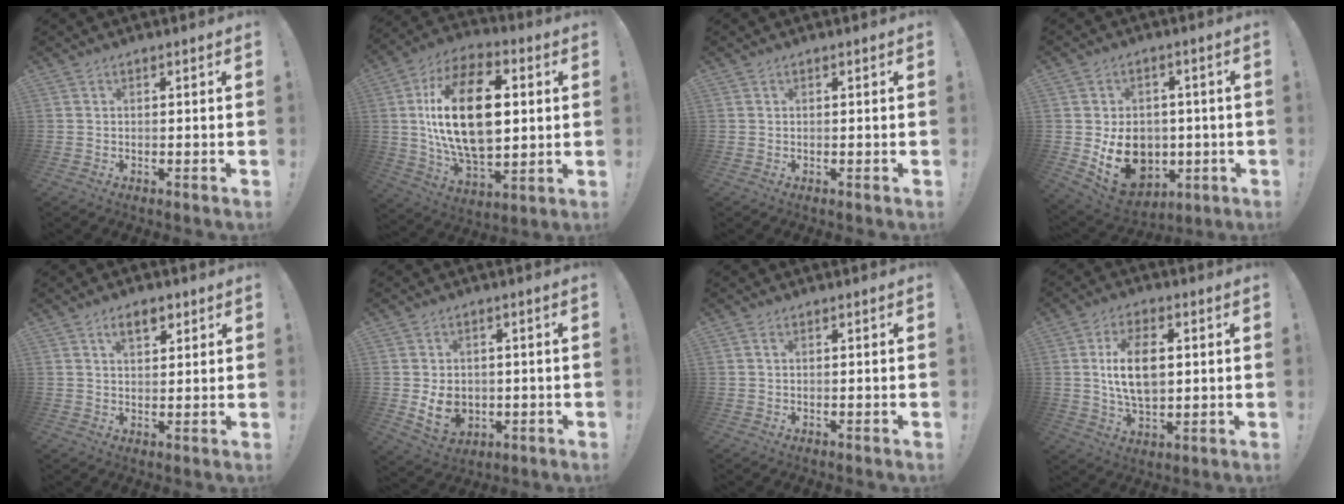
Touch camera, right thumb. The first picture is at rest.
{"total": 26.2, "force": [3.1, 14.3, 21.7], "torque": [-0.404, -0.006, 0.050]}
{"total": 0.0}
{"total": 14.4, "force": [-2.2, 11.8, 8.0], "torque": [-0.140, 0.006, -0.025]}
{"total": 5.4, "force": [2.8, 2.9, 3.6], "torque": [-0.045, -0.003, 0.047]}
{"total": 8.0, "force": [-0.4, 6.7, 4.4], "torque": [-0.080, -0.001, -0.005]}
{"total": 0.8, "force": [0.3, 0.4, 0.6], "torque": [-0.017, 0.005, 0.007]}
{"total": 12.6, "force": [1.7, 7.1, 10.2], "torque": [-0.178, -0.003, 0.026]}